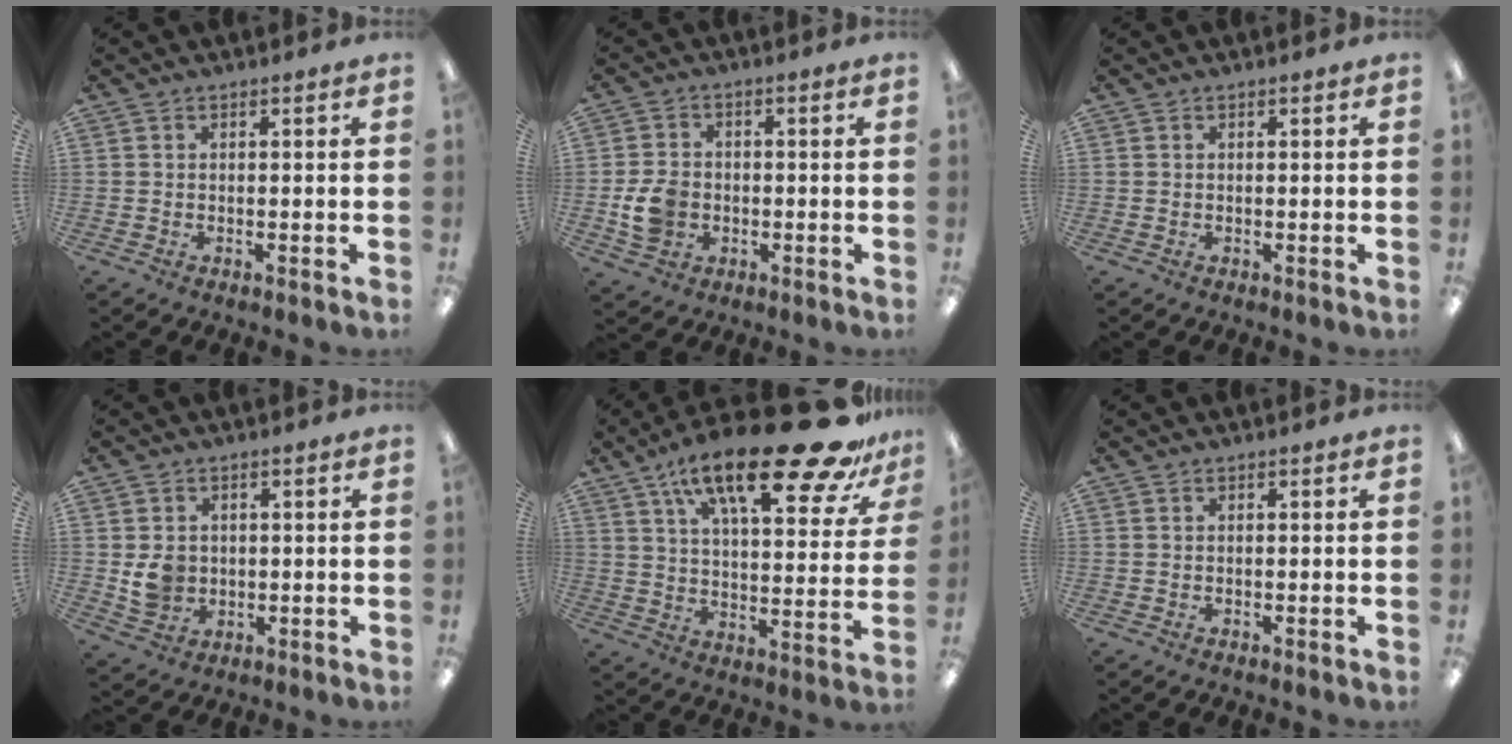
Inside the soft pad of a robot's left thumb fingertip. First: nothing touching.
{"total": 7.3, "force": [-1.6, 5.9, 3.9], "torque": [-0.068, 0.007, -0.029]}
{"total": 0.0}
{"total": 5.8, "force": [0.5, 5.2, 2.4], "torque": [-0.027, 0.004, 0.011]}
{"total": 26.3, "force": [17.7, 7.8, 17.9], "torque": [-0.268, -0.114, 0.280]}
{"total": 0.0}